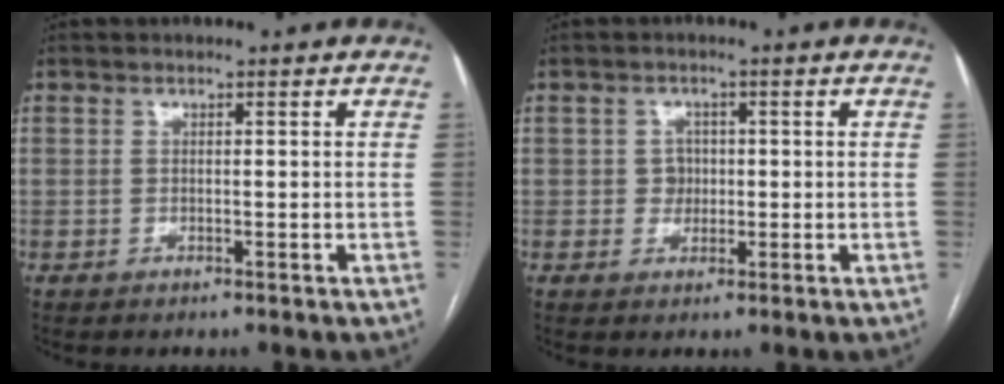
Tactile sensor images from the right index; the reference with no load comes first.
{"total": 2.5, "force": [0.1, 2.3, 0.9], "torque": [-0.007, 0.004, 0.001]}